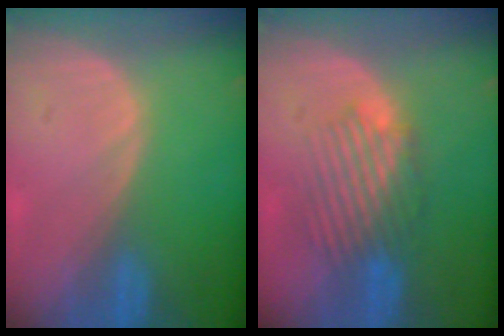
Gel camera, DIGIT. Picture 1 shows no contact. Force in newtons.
{"total": 5.9, "press": 5.7, "slide": 1.6}